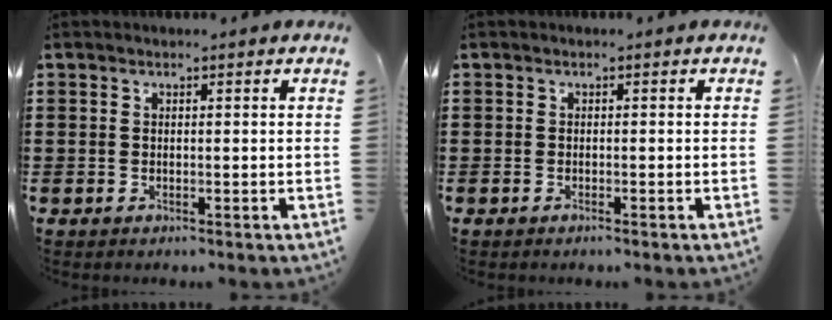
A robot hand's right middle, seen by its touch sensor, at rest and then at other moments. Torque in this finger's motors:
{"motor_torque": [-0.13, 0.01, 0.03, -0.01]}